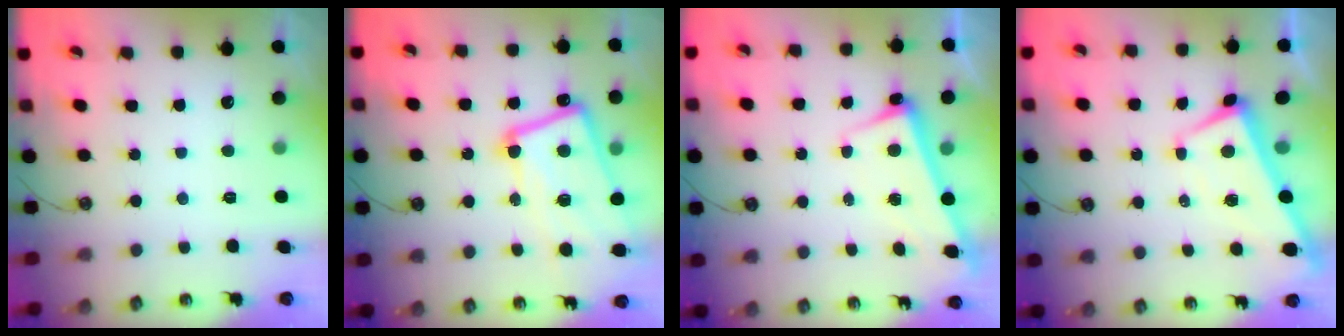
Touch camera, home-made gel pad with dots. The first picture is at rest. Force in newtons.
{"total": 15.4, "press": 15.3, "slide": 1.9}
{"total": 2.6, "press": 2.4, "slide": 1.0}
{"total": 2.4, "press": 2.3, "slide": 0.7}